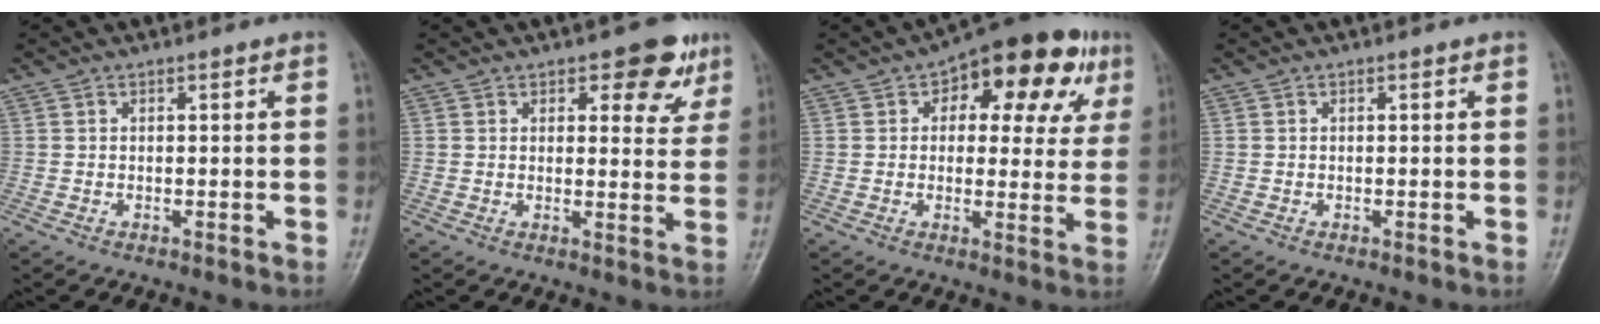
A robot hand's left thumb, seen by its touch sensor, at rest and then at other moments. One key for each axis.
{"total": 7.1, "fx": 4.2, "fy": 3.7, "fz": 4.3, "tx": -0.016, "ty": -0.018, "tz": 0.049}
{"total": 16.5, "fx": 6.6, "fy": 8.8, "fz": 12.2, "tx": -0.105, "ty": 0.009, "tz": 0.079}
{"total": 0.0}